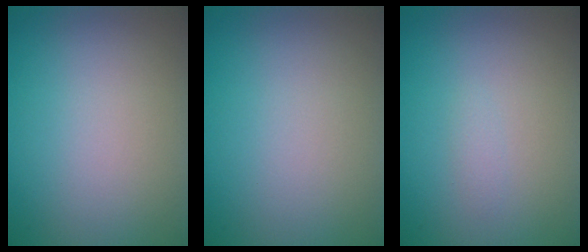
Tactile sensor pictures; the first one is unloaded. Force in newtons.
{"total": 0.0}
{"total": 0.6, "press": 0.6, "slide": 0.1}